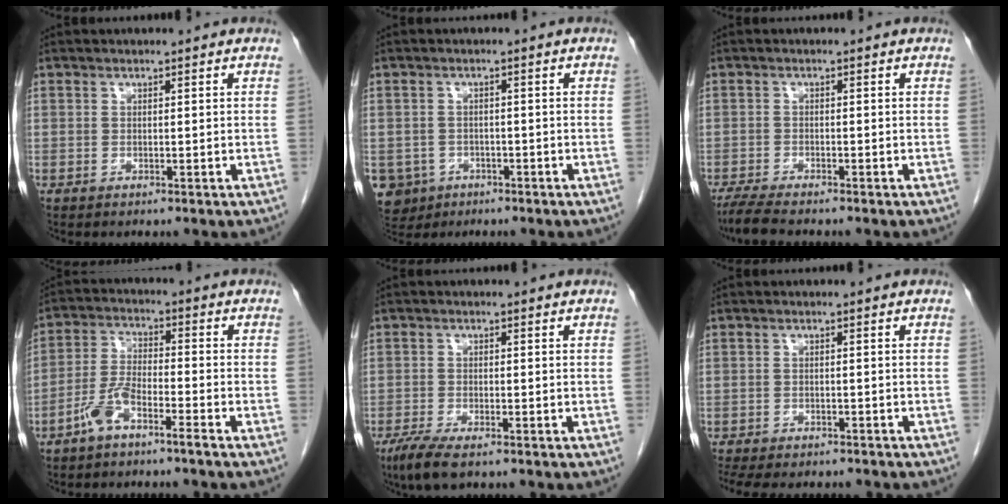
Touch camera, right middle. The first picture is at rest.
{"total": 6.4, "force": [-3.2, 5.5, 0.8], "torque": [-0.026, 0.003, -0.046]}
{"total": 5.1, "force": [-4.3, 0.5, 2.6], "torque": [-0.050, -0.016, -0.075]}
{"total": 5.7, "force": [-4.0, 0.8, 4.0], "torque": [-0.097, 0.009, -0.081]}
{"total": 5.2, "force": [-3.6, 1.1, 3.5], "torque": [-0.072, -0.013, -0.062]}
{"total": 13.0, "force": [-11.2, 3.6, 5.5], "torque": [-0.110, -0.014, -0.145]}